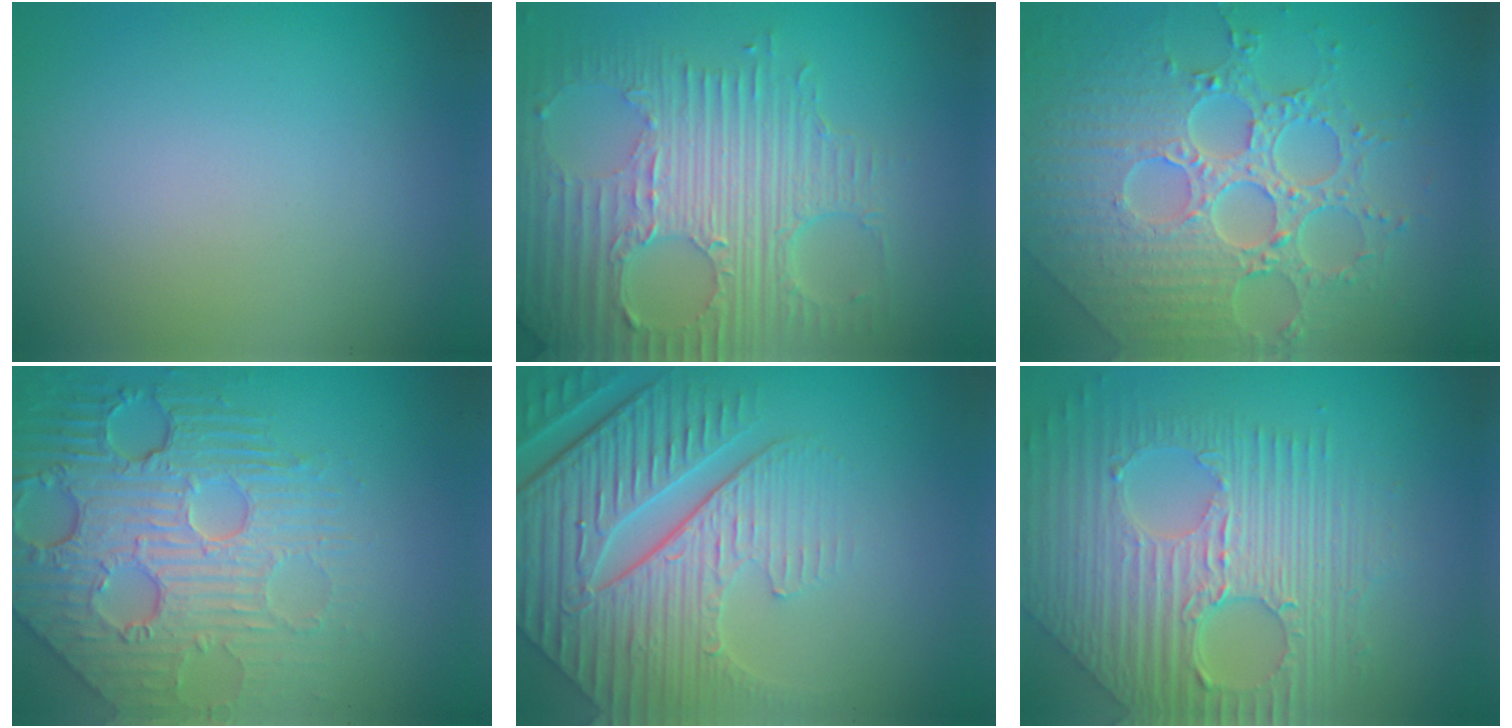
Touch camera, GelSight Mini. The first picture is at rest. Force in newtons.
{"total": 8.6, "press": 5.9, "slide": 6.2}
{"total": 8.1, "press": 6.0, "slide": 5.4}
{"total": 8.1, "press": 5.8, "slide": 5.7}
{"total": 8.3, "press": 6.2, "slide": 5.5}
{"total": 9.0, "press": 6.2, "slide": 6.5}